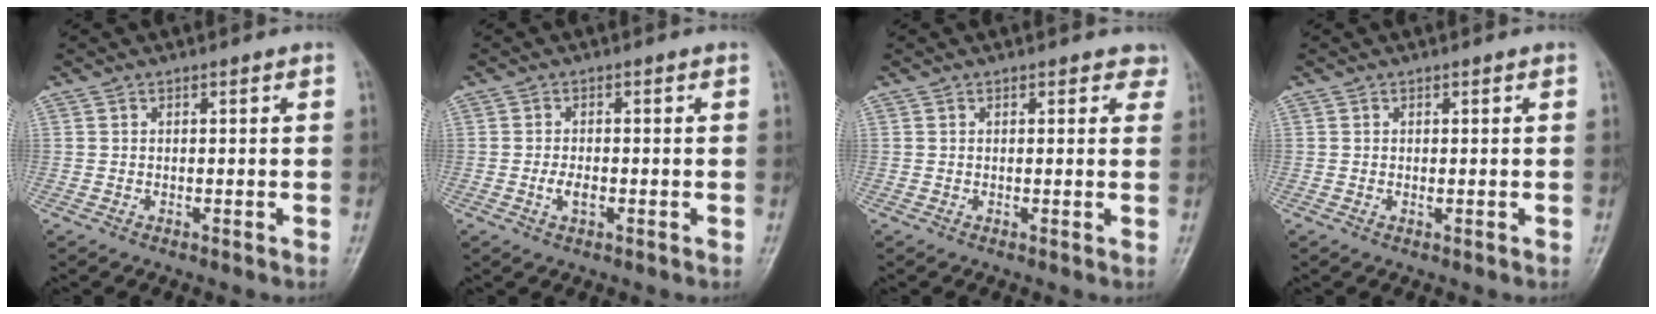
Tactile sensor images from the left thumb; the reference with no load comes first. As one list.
[{"total": 2.5, "force": [-0.9, 1.4, 1.9], "torque": [-0.037, 0.004, -0.017]}, {"total": 2.1, "force": [1.3, 1.4, 0.9], "torque": [0.019, -0.003, 0.008]}, {"total": 0.7, "force": [0.1, 0.4, 0.6], "torque": [-0.008, 0.003, 0.004]}]